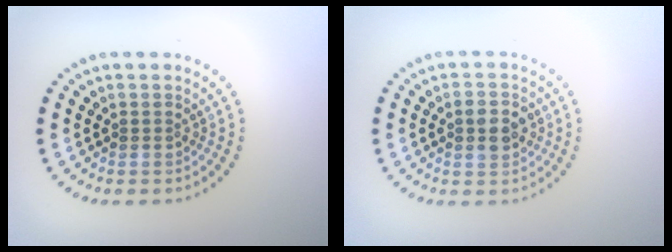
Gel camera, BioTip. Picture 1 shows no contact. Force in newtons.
{"total": 2.7, "press": 2.7, "slide": 0.1}